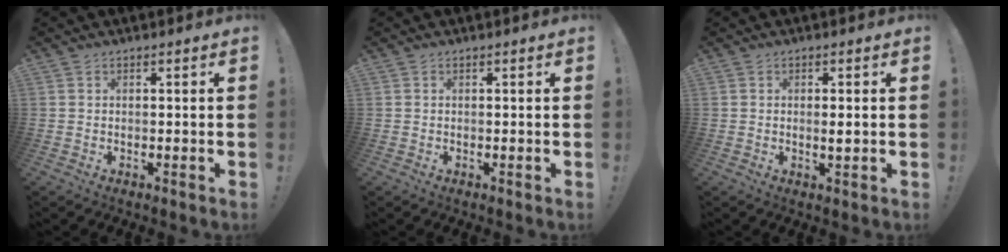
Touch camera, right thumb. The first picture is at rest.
{"total": 0.0}
{"total": 1.7, "force": [0.0, 0.3, 1.7], "torque": [-0.016, -0.008, -0.003]}